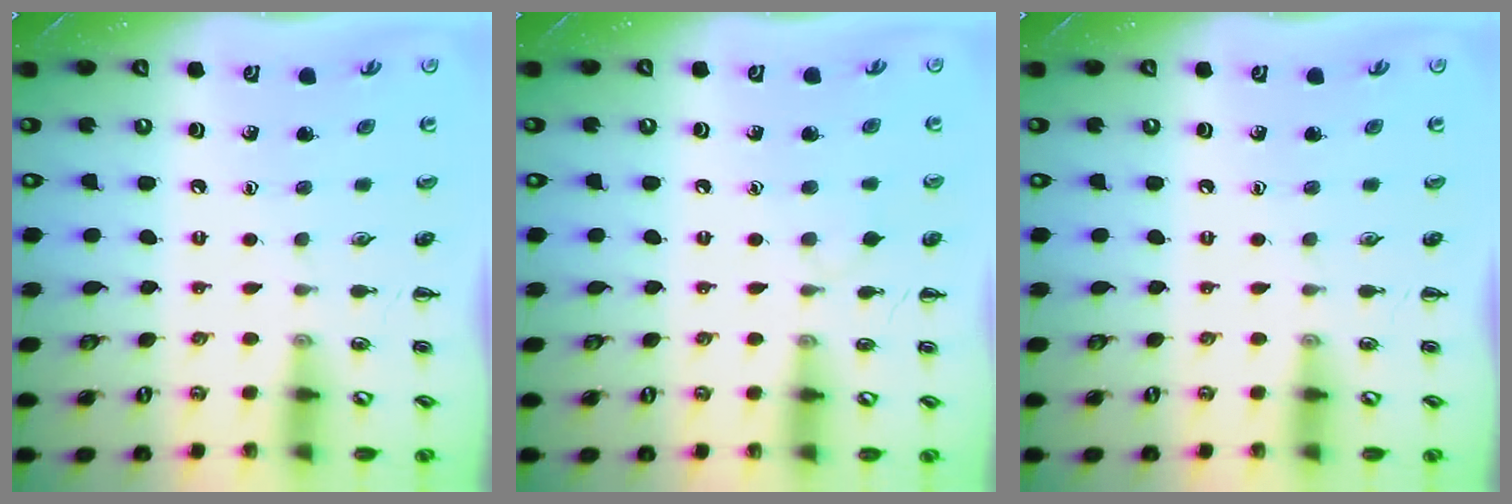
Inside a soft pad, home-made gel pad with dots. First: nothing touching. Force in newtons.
{"total": 4.8, "press": 4.6, "slide": 1.4}
{"total": 0.0}